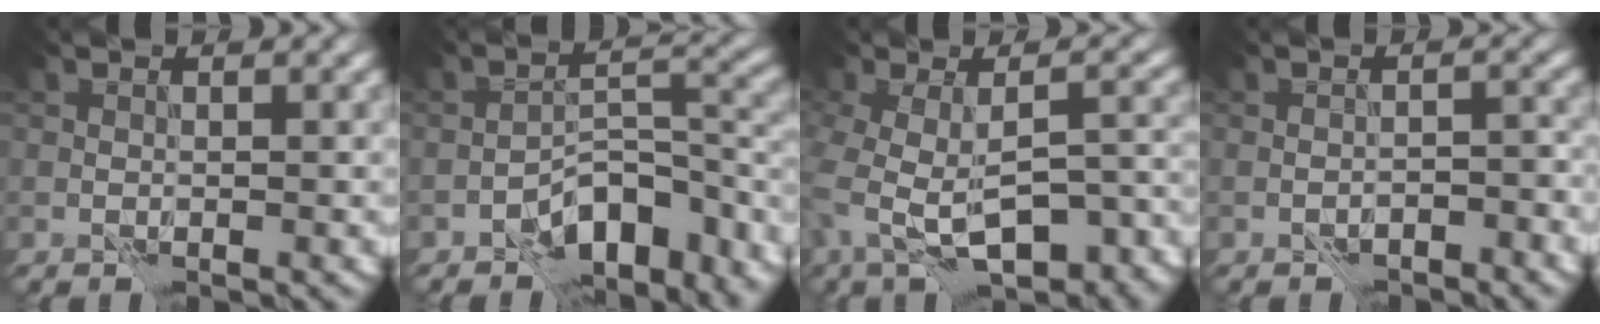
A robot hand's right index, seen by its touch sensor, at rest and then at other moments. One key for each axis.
{"total": 8.6, "fx": -5.4, "fy": 3.6, "fz": 5.7, "tx": -0.072, "ty": 0.005, "tz": -0.093}
{"total": 9.5, "fx": -4.9, "fy": 4.2, "fz": 7.0, "tx": -0.135, "ty": -0.018, "tz": -0.045}
{"total": 2.0, "fx": -1.5, "fy": 0.6, "fz": 1.2, "tx": -0.019, "ty": 0.008, "tz": -0.024}